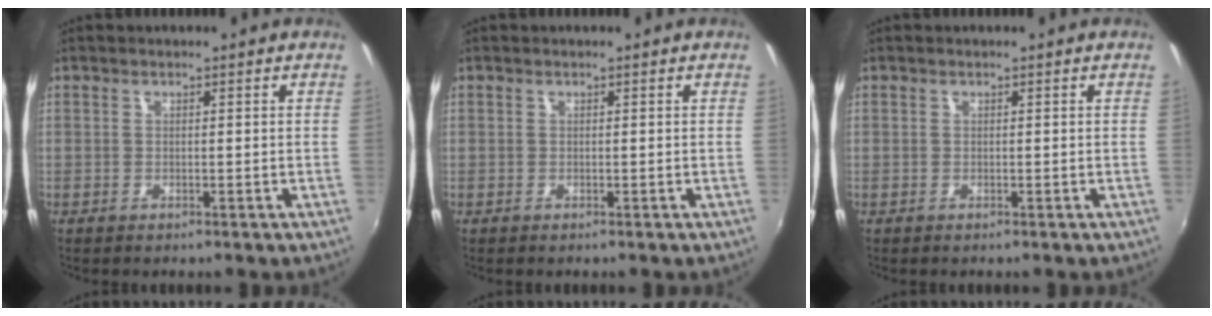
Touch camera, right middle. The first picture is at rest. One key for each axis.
{"total": 0.0}
{"total": 0.0}